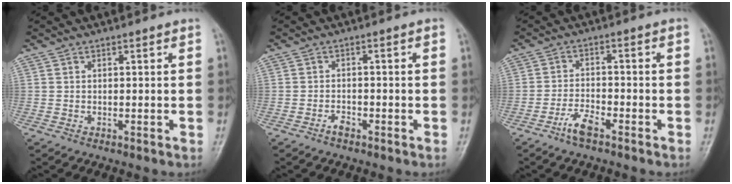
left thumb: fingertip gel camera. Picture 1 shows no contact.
{"total": 1.9, "force": [-1.5, 0.8, 0.9], "torque": [-0.019, 0.010, -0.028]}
{"total": 4.3, "force": [-3.1, 1.2, 2.7], "torque": [-0.060, 0.020, -0.060]}